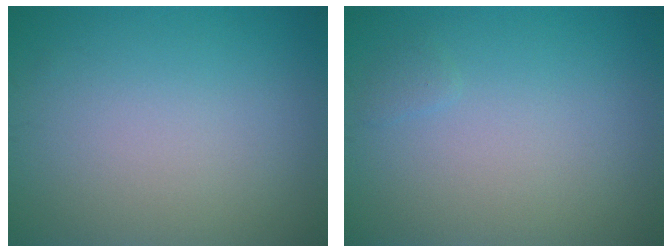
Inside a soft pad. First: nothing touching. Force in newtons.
{"total": 0.5, "press": 0.5, "slide": 0.0}